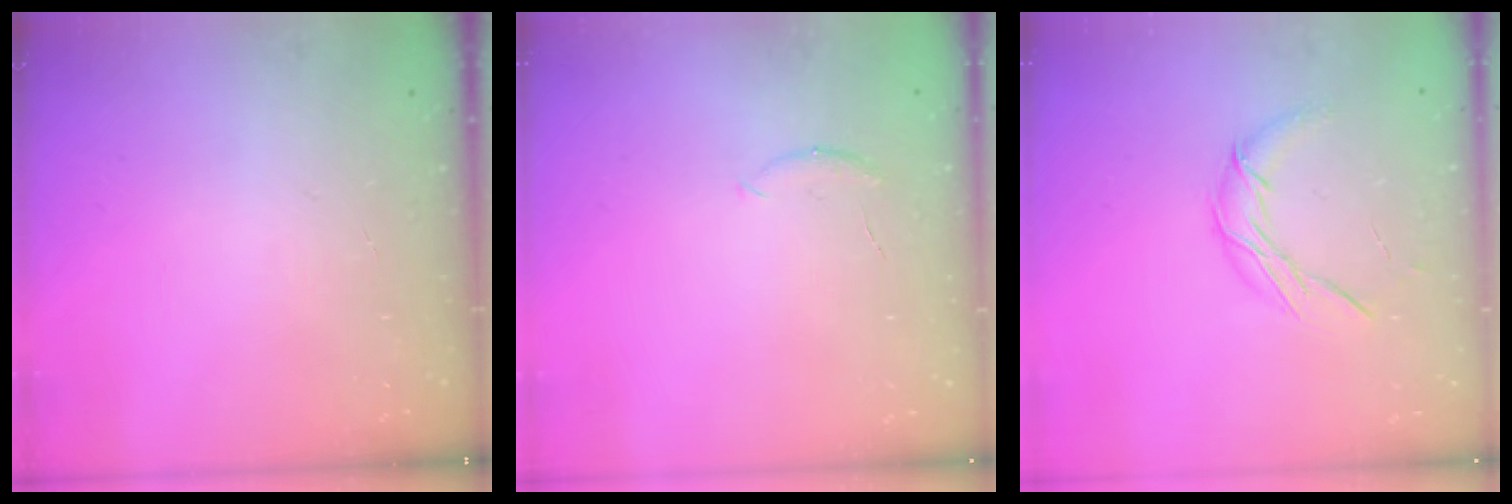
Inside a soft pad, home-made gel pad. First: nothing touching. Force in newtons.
{"total": 5.0, "press": 4.9, "slide": 1.0}
{"total": 7.9, "press": 7.9, "slide": 0.2}